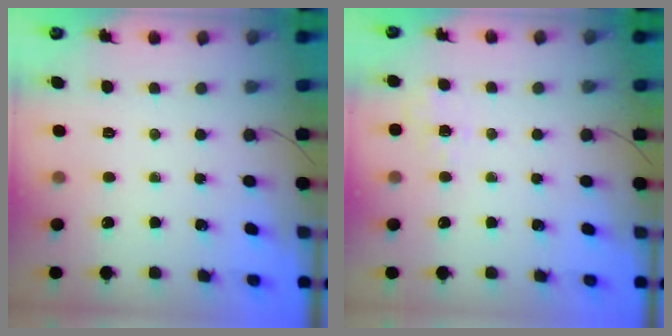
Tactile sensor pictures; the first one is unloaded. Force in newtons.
{"total": 1.9, "press": 1.1, "slide": 1.6}